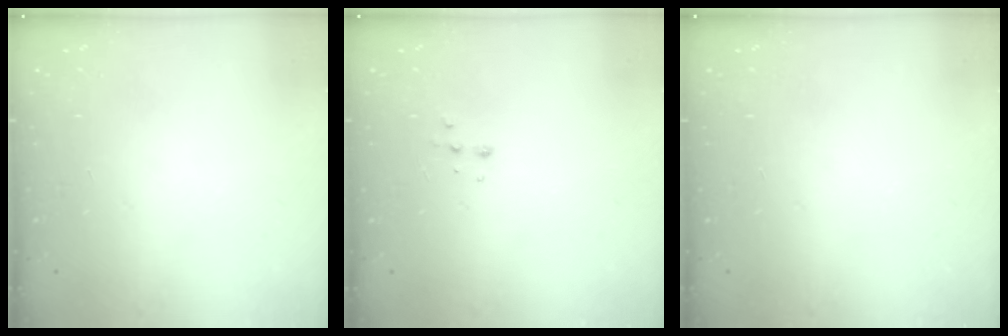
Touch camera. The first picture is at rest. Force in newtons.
{"total": 4.2, "press": 4.2, "slide": 0.6}
{"total": 0.0}